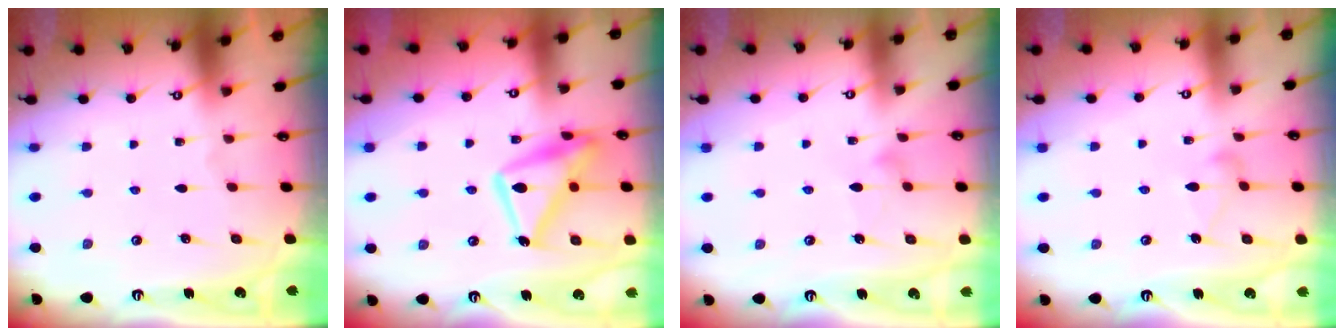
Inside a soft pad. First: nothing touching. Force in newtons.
{"total": 17.1, "press": 17.1, "slide": 1.2}
{"total": 5.7, "press": 5.7, "slide": 0.3}
{"total": 7.0, "press": 7.0, "slide": 0.4}